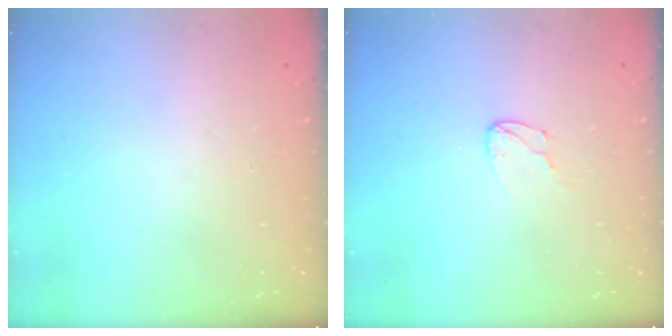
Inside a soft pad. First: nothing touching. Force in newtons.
{"total": 3.3, "press": 3.3, "slide": 0.3}